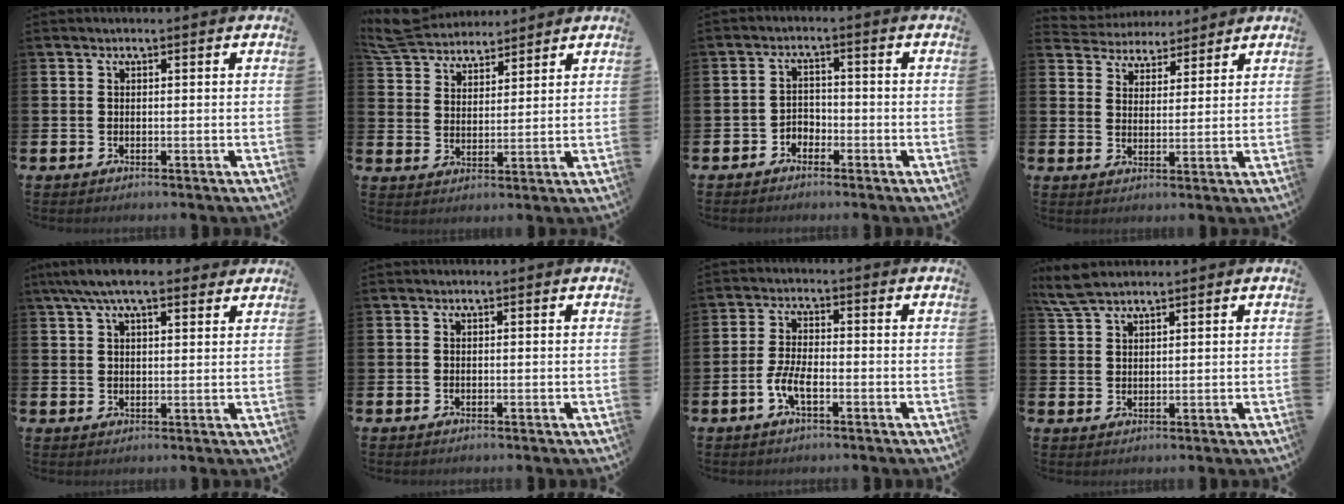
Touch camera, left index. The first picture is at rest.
{"total": 6.5, "force": [6.2, 1.7, 0.5], "torque": [-0.046, -0.027, 0.116]}
{"total": 2.3, "force": [-1.9, 1.2, 0.0], "torque": [-0.015, 0.005, -0.042]}
{"total": 4.2, "force": [3.9, 1.2, -0.8], "torque": [-0.012, -0.021, 0.072]}
{"total": 6.3, "force": [5.2, 1.9, 3.1], "torque": [-0.074, -0.005, 0.095]}
{"total": 0.0}
{"total": 4.0, "force": [-1.6, 1.5, 3.3], "torque": [-0.077, 0.005, -0.031]}
{"total": 4.1, "force": [3.7, 1.1, 1.6], "torque": [-0.040, -0.005, 0.068]}